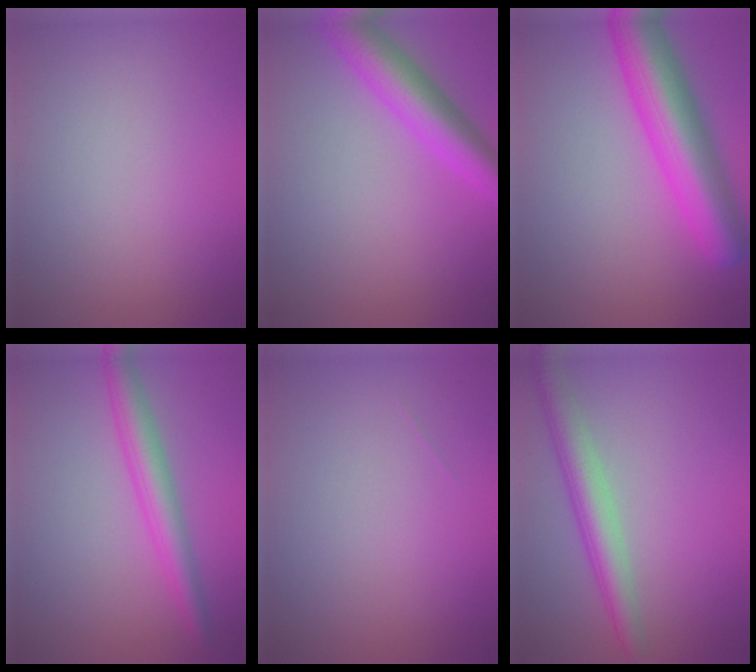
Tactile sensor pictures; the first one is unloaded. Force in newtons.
{"total": 5.6, "press": 5.6, "slide": 0.2}
{"total": 8.7, "press": 8.7, "slide": 0.2}
{"total": 3.9, "press": 3.9, "slide": 0.1}
{"total": 0.0}
{"total": 4.2, "press": 4.2, "slide": 0.2}